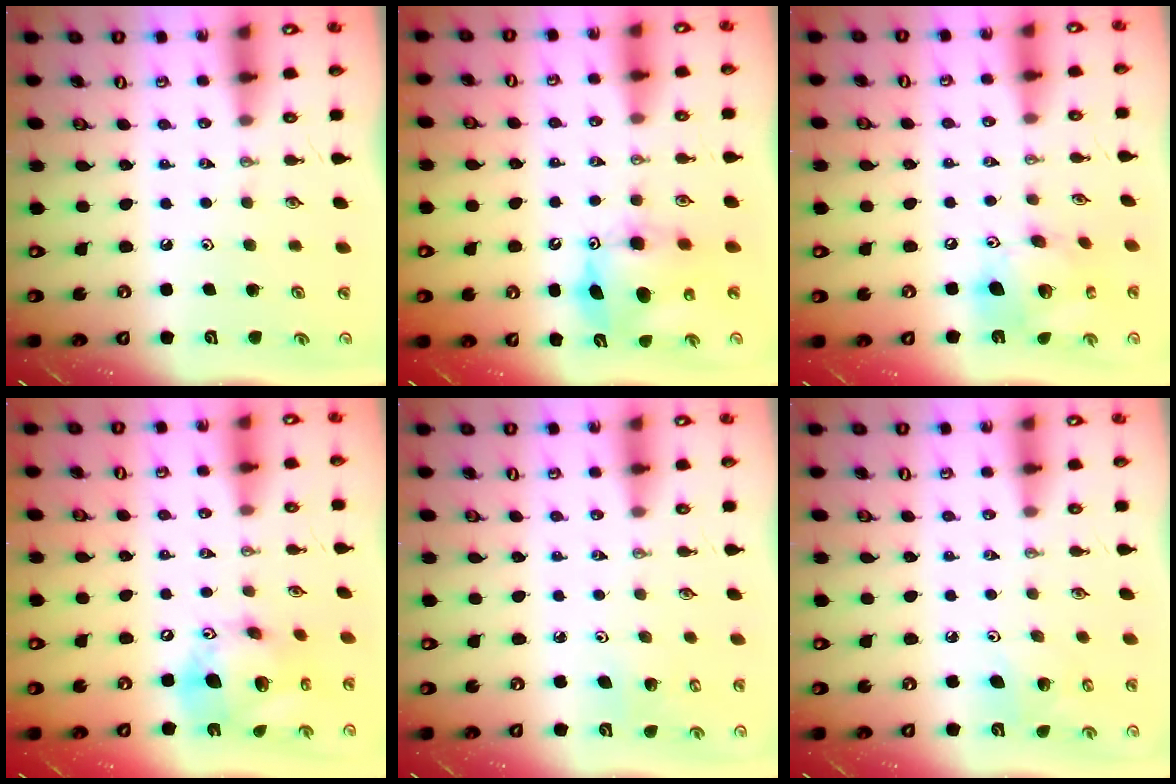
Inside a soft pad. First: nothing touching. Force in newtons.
{"total": 9.7, "press": 9.6, "slide": 0.5}
{"total": 16.1, "press": 16.0, "slide": 2.1}
{"total": 16.9, "press": 16.6, "slide": 3.2}
{"total": 4.7, "press": 4.5, "slide": 1.2}
{"total": 6.2, "press": 6.0, "slide": 1.7}